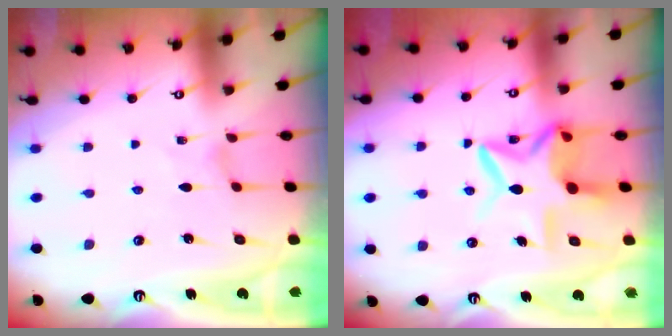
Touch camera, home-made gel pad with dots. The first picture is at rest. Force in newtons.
{"total": 13.3, "press": 13.2, "slide": 1.7}